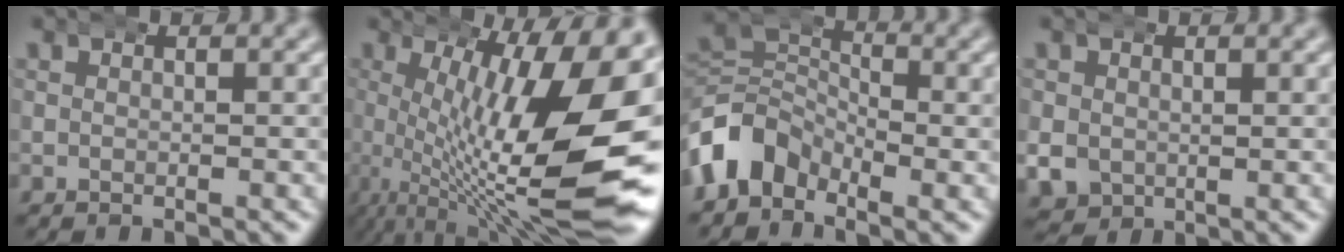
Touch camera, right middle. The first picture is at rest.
{"total": 15.4, "force": [-1.0, 5.1, 14.5], "torque": [-0.197, -0.007, -0.009]}
{"total": 6.6, "force": [-1.7, 5.4, 3.4], "torque": [-0.089, -0.022, -0.033]}
{"total": 4.0, "force": [-0.4, 3.7, 1.4], "torque": [-0.054, -0.029, 0.005]}